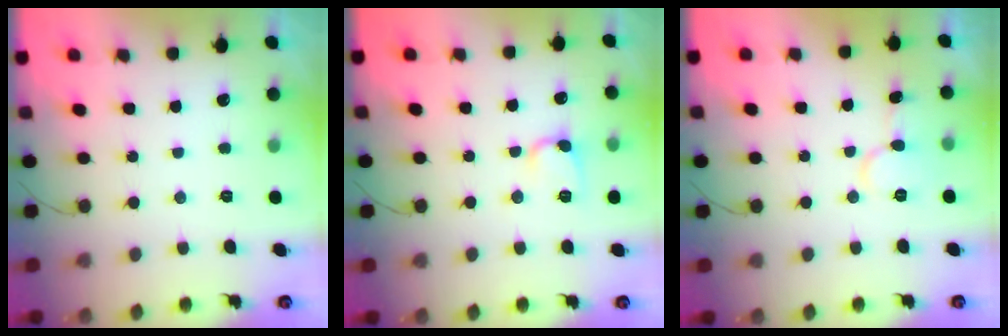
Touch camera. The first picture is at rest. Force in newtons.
{"total": 5.3, "press": 5.2, "slide": 0.6}
{"total": 8.1, "press": 8.0, "slide": 1.0}